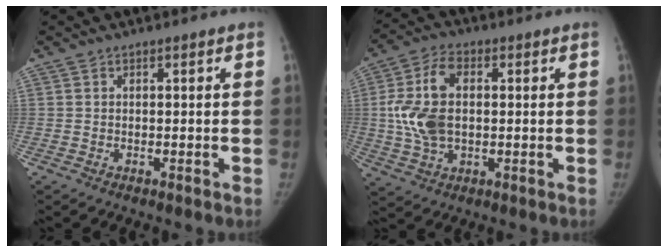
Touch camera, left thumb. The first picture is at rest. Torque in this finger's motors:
{"motor_torque": [1.42, 1.40, 1.12, -0.61, 0.35]}